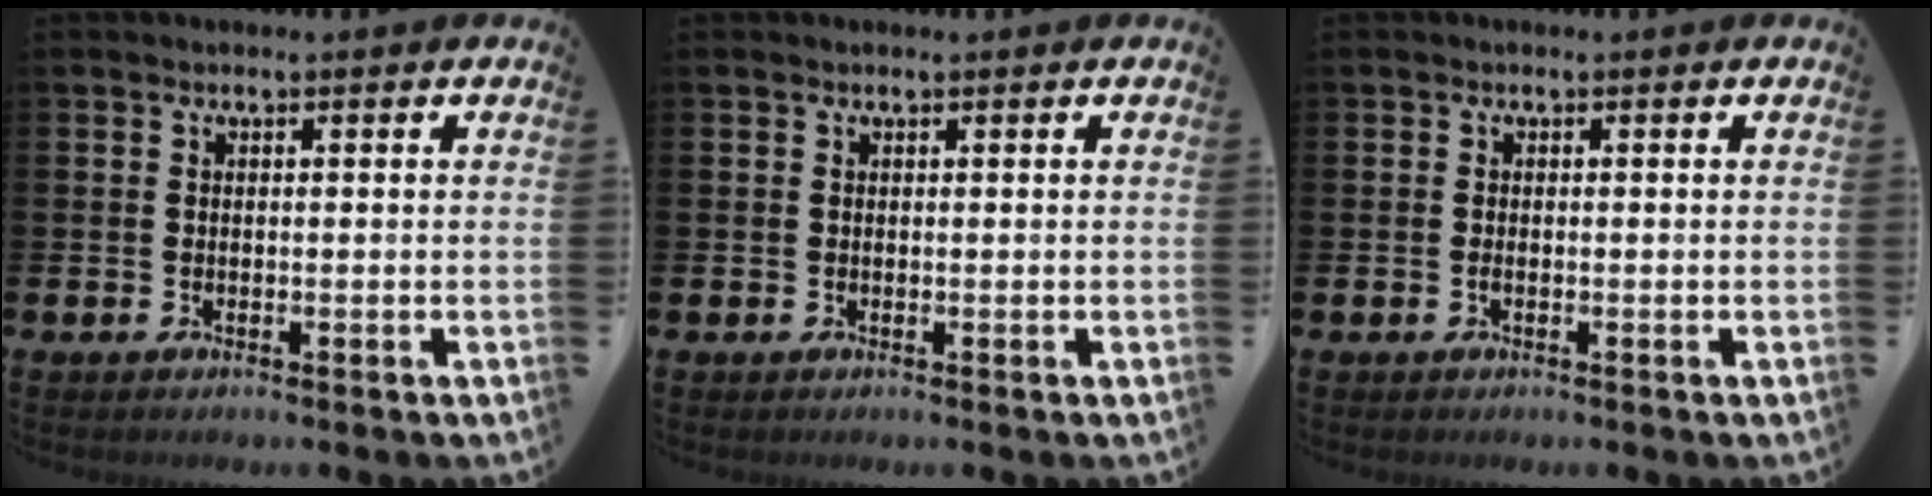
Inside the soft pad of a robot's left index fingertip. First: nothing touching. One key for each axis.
{"total": 0.0}
{"total": 0.5, "fx": -0.2, "fy": 0.1, "fz": 0.5, "tx": -0.009, "ty": -0.001, "tz": -0.004}